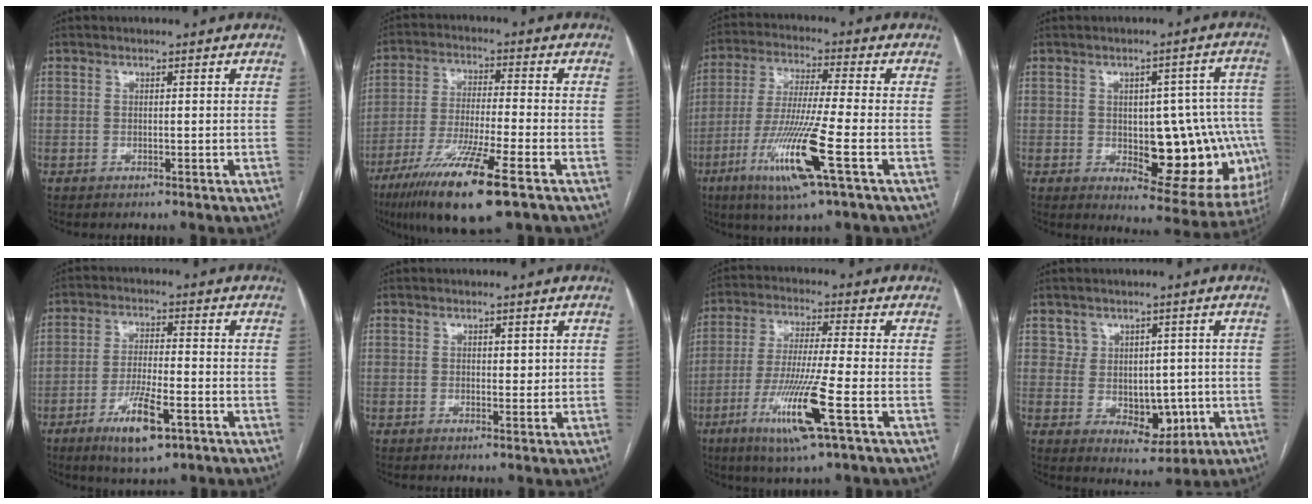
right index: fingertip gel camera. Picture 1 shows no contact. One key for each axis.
{"total": 14.4, "fx": -8.2, "fy": 0.6, "fz": 11.8, "tx": -0.237, "ty": -0.038, "tz": -0.147}
{"total": 13.5, "fx": -5.4, "fy": -0.4, "fz": 12.4, "tx": -0.254, "ty": -0.024, "tz": -0.102}
{"total": 17.9, "fx": -2.8, "fy": 7.5, "fz": 16.0, "tx": -0.126, "ty": 0.031, "tz": -0.010}
{"total": 8.6, "fx": -4.4, "fy": 1.9, "fz": 7.2, "tx": -0.134, "ty": -0.012, "tz": -0.072}
{"total": 1.5, "fx": 0.6, "fy": 0.8, "fz": 1.2, "tx": -0.012, "ty": -0.002, "tz": 0.008}
{"total": 11.8, "fx": -4.7, "fy": -0.5, "fz": 10.9, "tx": -0.219, "ty": -0.023, "tz": -0.089}
{"total": 6.0, "fx": 0.4, "fy": 5.3, "fz": 2.8, "tx": -0.027, "ty": 0.009, "tz": 0.023}